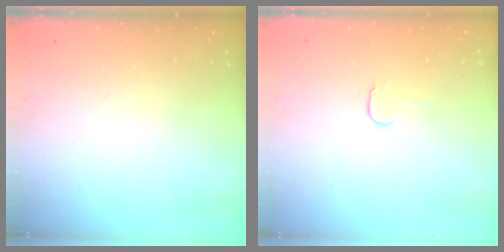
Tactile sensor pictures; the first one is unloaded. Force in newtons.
{"total": 4.0, "press": 3.9, "slide": 0.5}